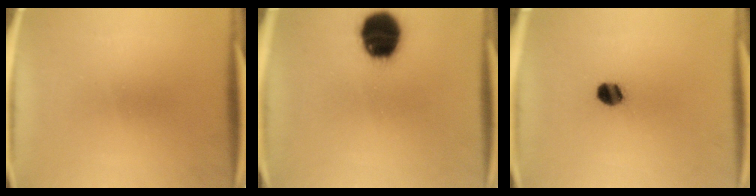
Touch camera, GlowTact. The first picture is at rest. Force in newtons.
{"total": 15.9}
{"total": 4.8}